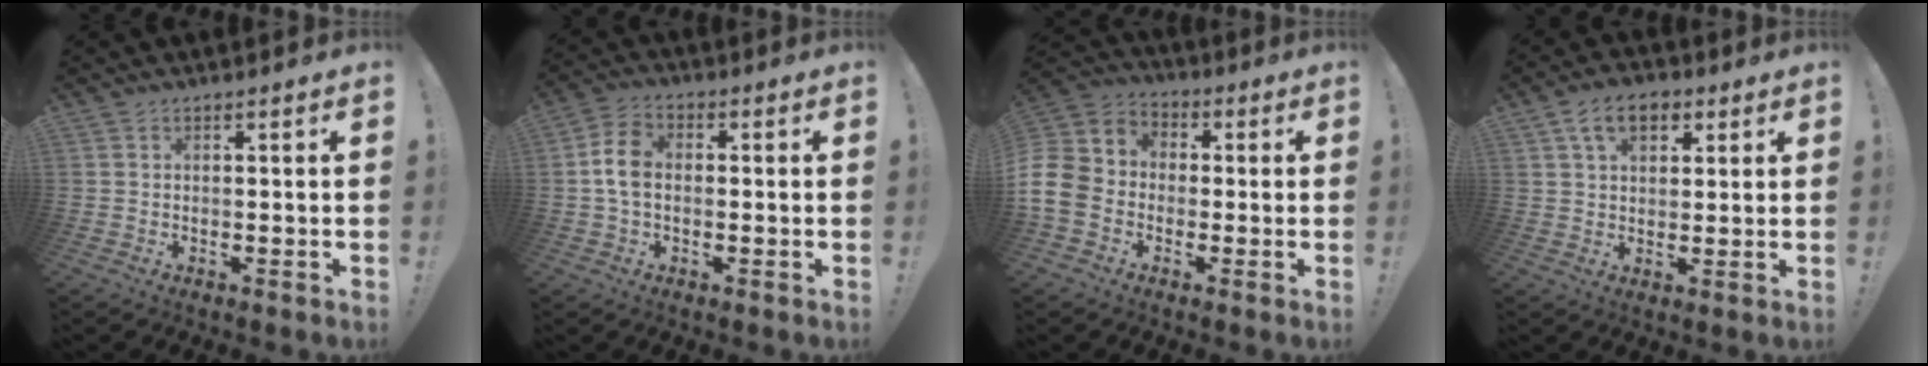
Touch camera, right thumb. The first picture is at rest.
{"total": 7.9, "force": [-0.5, 5.3, 5.8], "torque": [-0.097, 0.012, -0.005]}
{"total": 11.5, "force": [-3.8, 9.6, 5.2], "torque": [-0.092, 0.030, -0.067]}
{"total": 9.3, "force": [4.0, 6.1, 5.8], "torque": [-0.083, 0.005, 0.072]}